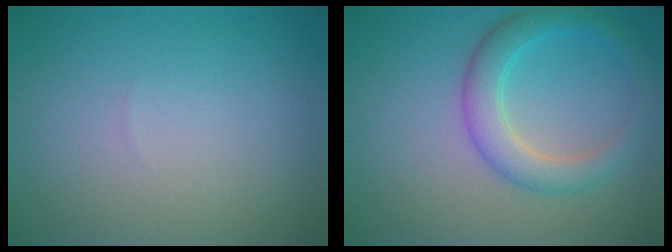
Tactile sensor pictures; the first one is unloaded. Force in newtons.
{"total": 3.7, "press": 3.7, "slide": 0.2}